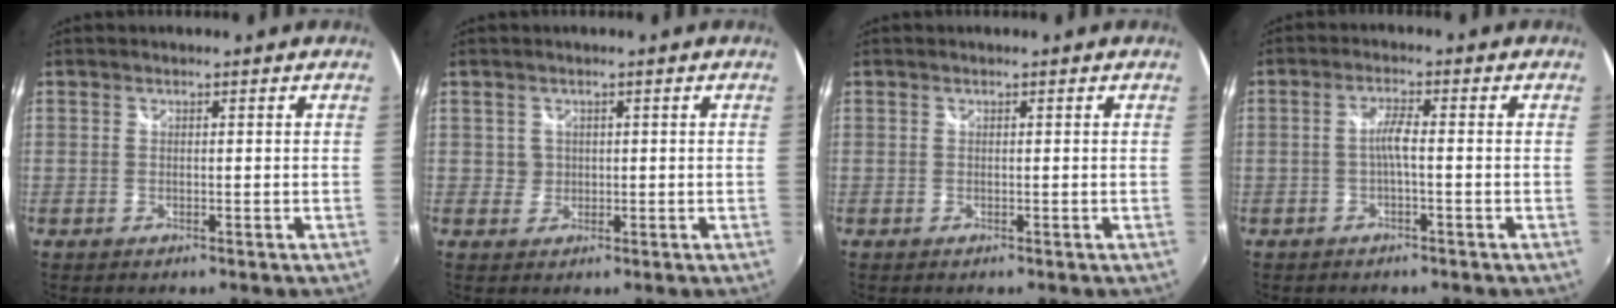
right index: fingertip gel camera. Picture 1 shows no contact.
{"total": 1.7, "force": [0.2, 1.7, -0.1], "torque": [0.007, 0.005, 0.005]}
{"total": 0.0}
{"total": 2.5, "force": [-1.0, -0.1, 2.3], "torque": [-0.051, 0.005, -0.021]}